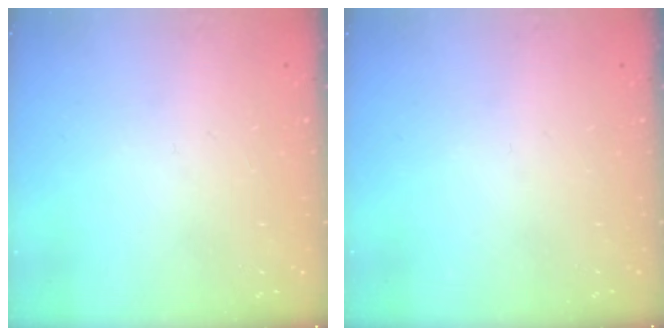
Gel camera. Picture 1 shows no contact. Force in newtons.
{"total": 0.0}